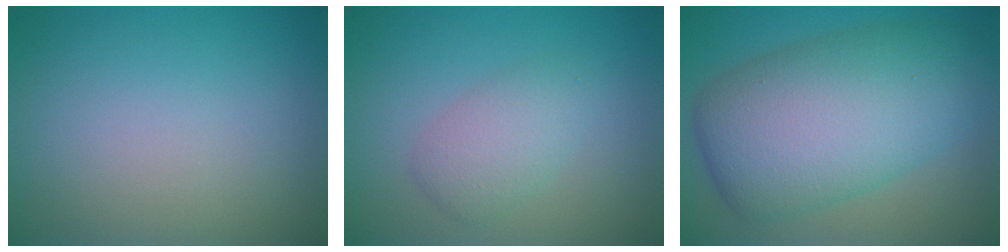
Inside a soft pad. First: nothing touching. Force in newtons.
{"total": 2.7, "press": 2.7, "slide": 0.1}
{"total": 10.8, "press": 10.8, "slide": 0.4}